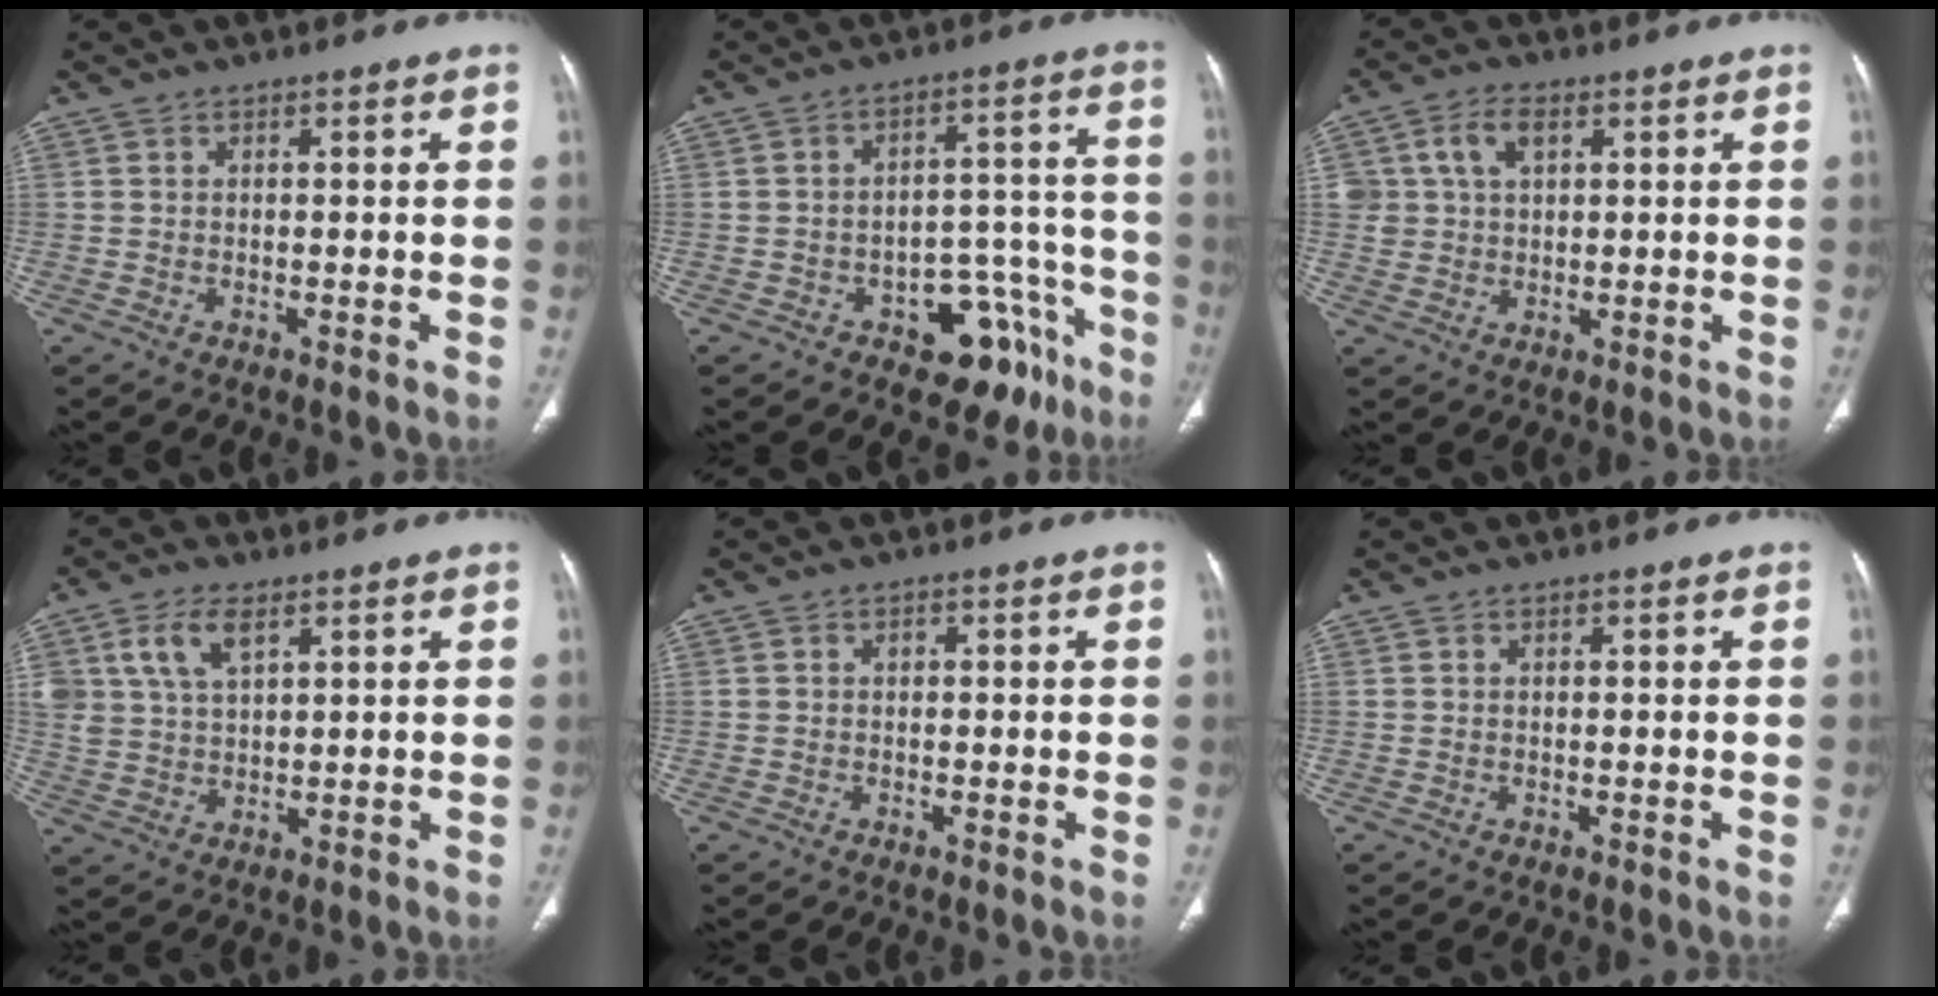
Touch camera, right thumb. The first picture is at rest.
{"total": 13.3, "force": [-7.8, 7.8, 7.4], "torque": [-0.040, 0.077, -0.101]}
{"total": 5.9, "force": [2.2, 4.0, 3.8], "torque": [-0.061, 0.002, 0.044]}
{"total": 7.6, "force": [3.7, 4.1, 5.2], "torque": [-0.097, -0.009, 0.077]}
{"total": 0.6, "force": [0.0, 0.5, 0.3], "torque": [-0.003, 0.002, -0.005]}
{"total": 0.0}